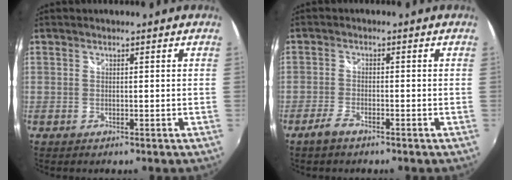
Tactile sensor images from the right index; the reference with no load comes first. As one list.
[{"total": 3.1, "force": [-2.5, 0.8, 1.8], "torque": [-0.051, -0.002, -0.052]}]